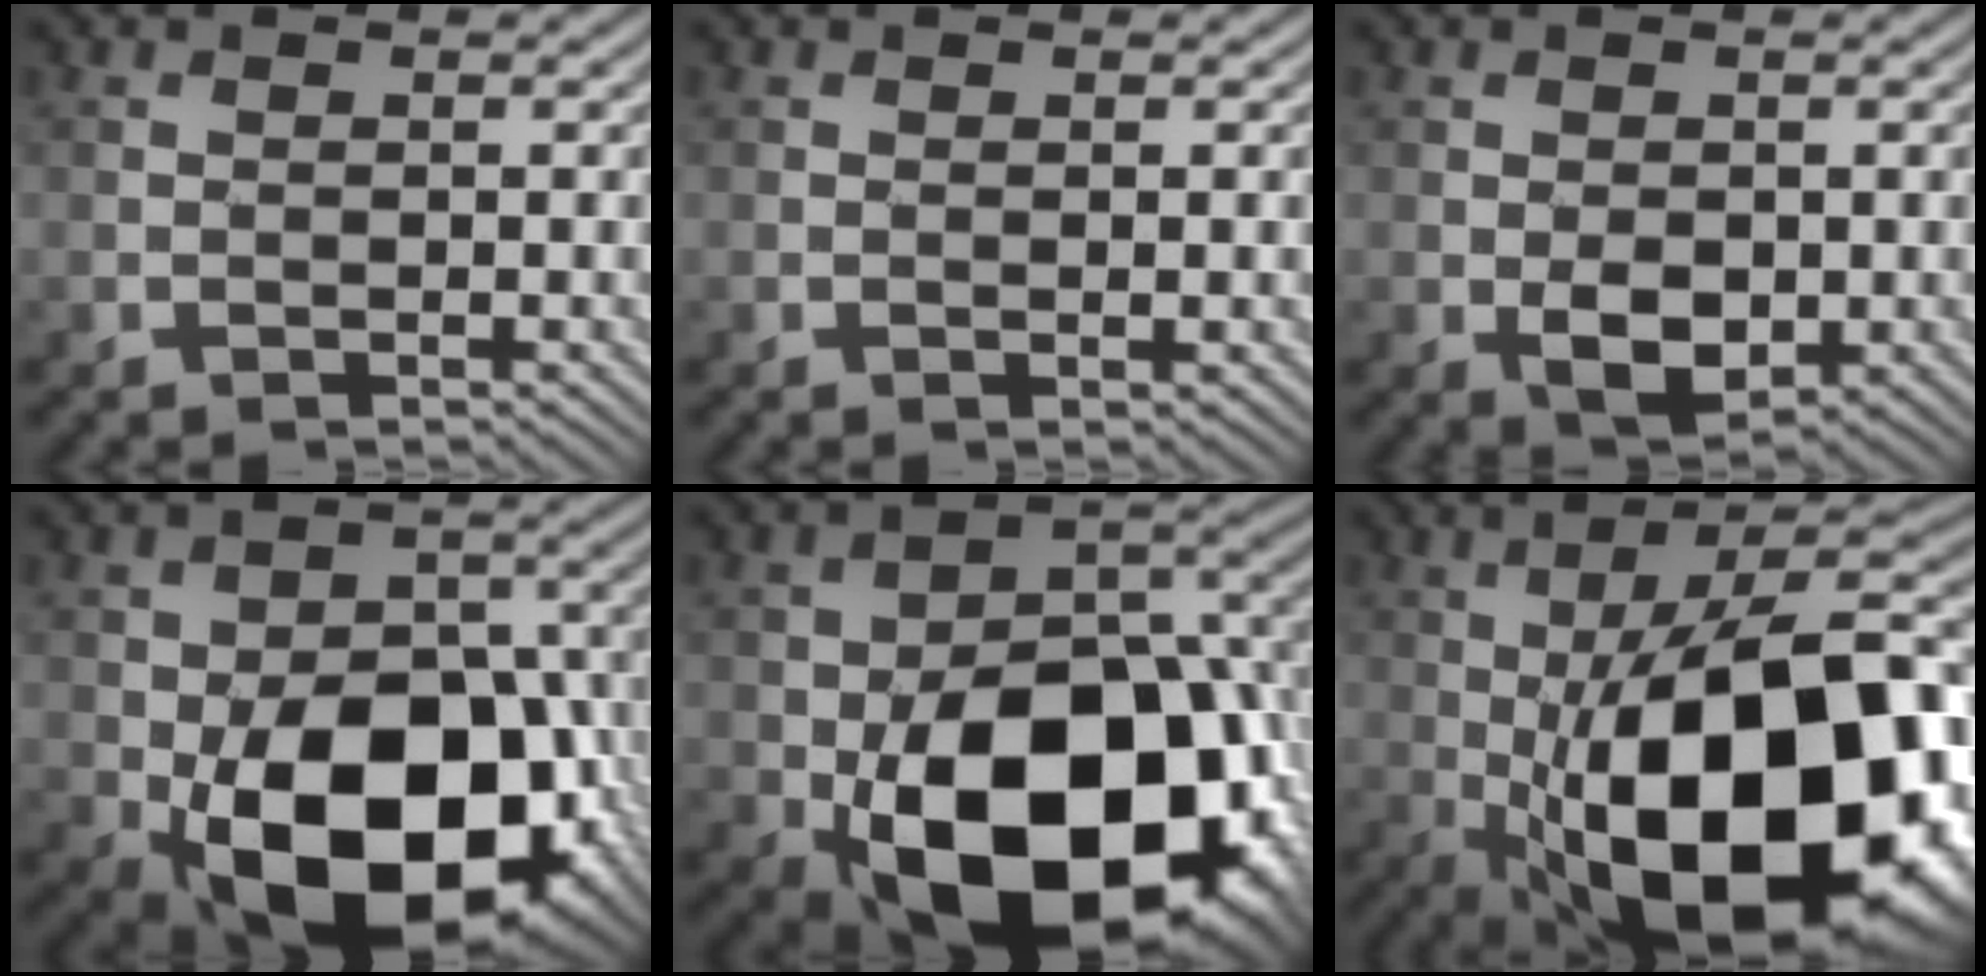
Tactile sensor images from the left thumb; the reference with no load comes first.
{"total": 0.6, "force": [0.2, 0.1, 0.6], "torque": [-0.010, 0.002, 0.003]}
{"total": 3.7, "force": [-0.5, 2.4, 2.7], "torque": [-0.054, -0.011, -0.005]}
{"total": 18.4, "force": [-6.2, 12.1, 12.5], "torque": [-0.174, -0.035, -0.094]}
{"total": 21.1, "force": [-7.2, 13.7, 14.3], "torque": [-0.226, -0.060, -0.088]}
{"total": 22.3, "force": [-4.4, 10.4, 19.3], "torque": [-0.308, 0.002, -0.067]}